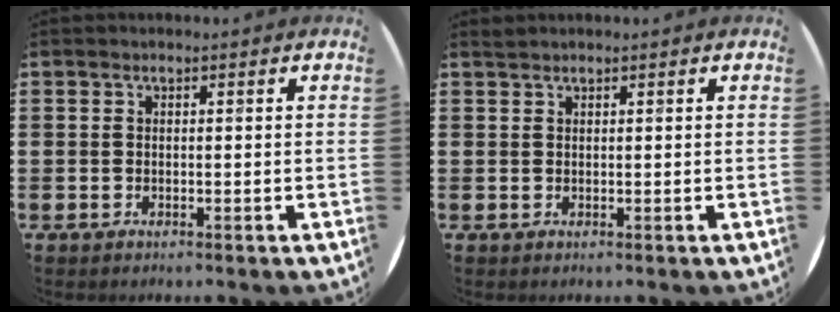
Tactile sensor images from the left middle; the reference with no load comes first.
{"total": 0.5, "force": [0.5, -0.1, 0.0], "torque": [-0.001, 0.000, 0.011]}